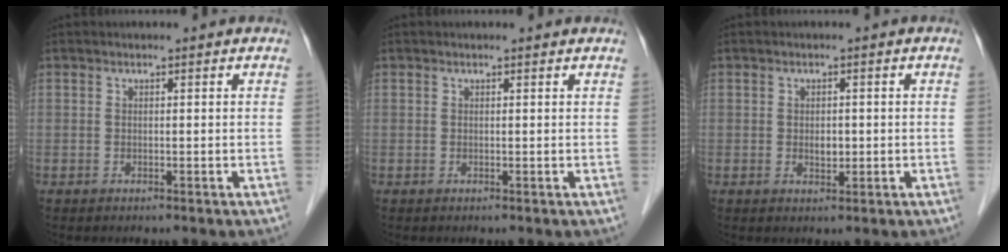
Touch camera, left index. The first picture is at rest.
{"total": 1.8, "force": [1.8, 0.2, 0.4], "torque": [-0.011, 0.007, 0.015]}
{"total": 1.7, "force": [-0.2, 1.1, 1.3], "torque": [-0.021, -0.004, -0.001]}